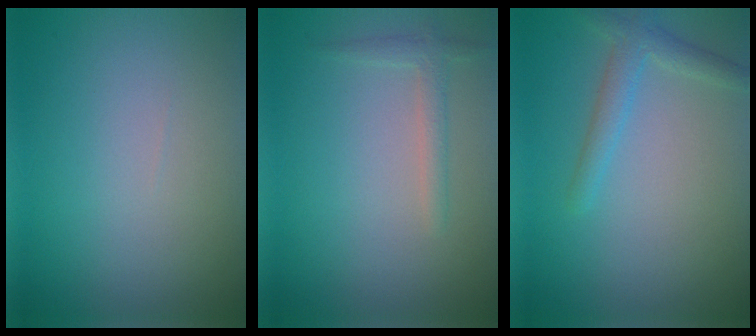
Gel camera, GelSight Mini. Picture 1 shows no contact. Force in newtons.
{"total": 1.5, "press": 1.5, "slide": 0.1}
{"total": 2.2, "press": 2.2, "slide": 0.0}